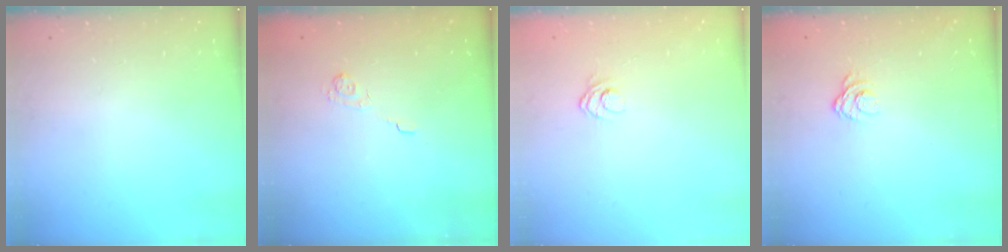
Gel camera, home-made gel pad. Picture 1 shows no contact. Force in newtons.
{"total": 2.2, "press": 1.7, "slide": 1.4}
{"total": 3.7, "press": 3.6, "slide": 1.2}
{"total": 5.1, "press": 4.9, "slide": 1.3}